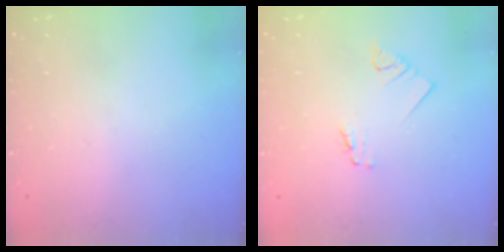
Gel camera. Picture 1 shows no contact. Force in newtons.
{"total": 1.2, "press": 1.2, "slide": 0.1}